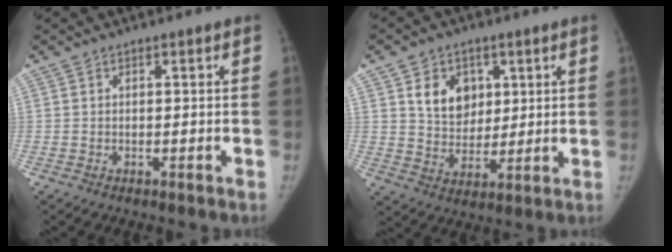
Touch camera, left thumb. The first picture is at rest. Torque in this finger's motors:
{"motor_torque": [-0.03, 0.18, 1.03, -0.83, 0.12]}